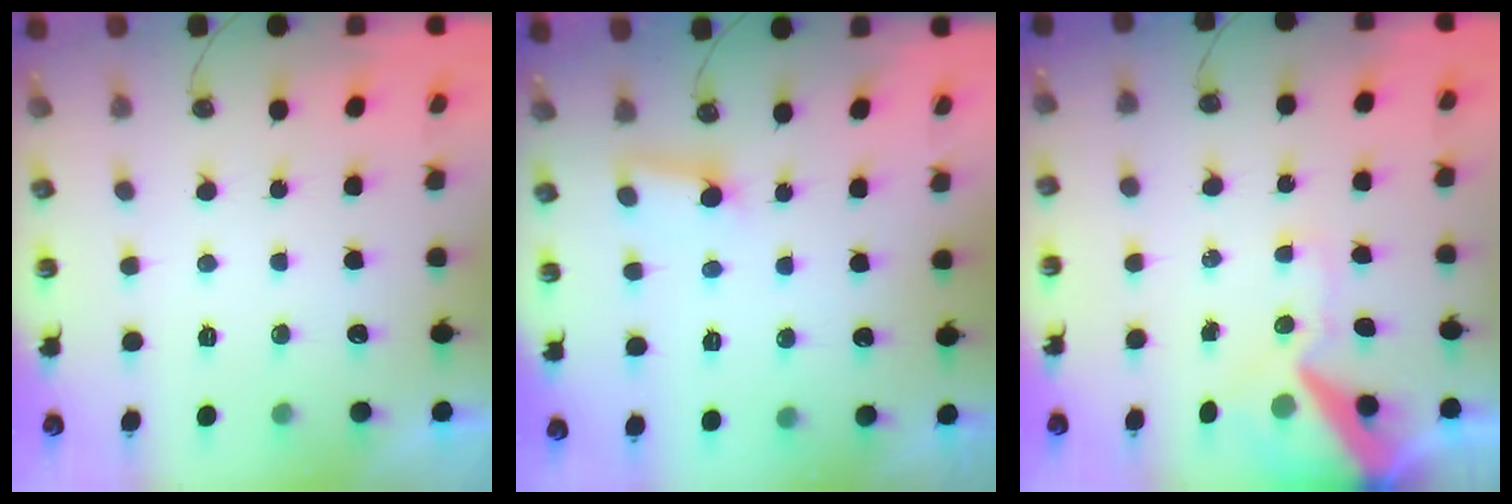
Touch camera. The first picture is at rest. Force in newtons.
{"total": 2.9, "press": 2.9, "slide": 0.2}
{"total": 12.7, "press": 12.5, "slide": 2.1}